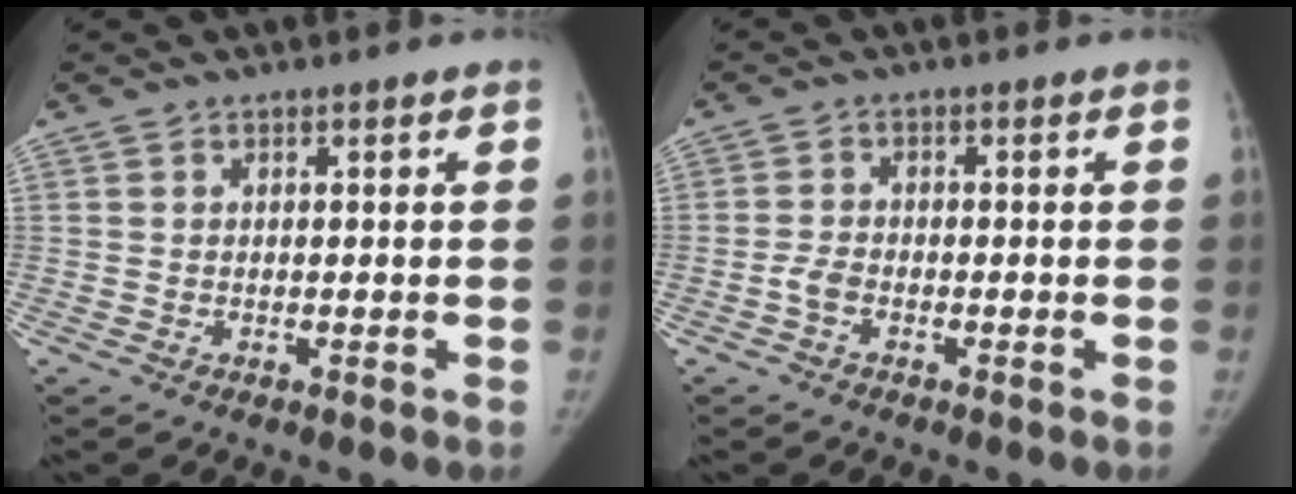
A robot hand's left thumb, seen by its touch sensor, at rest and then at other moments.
{"total": 2.3, "force": [-1.3, 1.3, 1.4], "torque": [-0.030, 0.009, -0.028]}